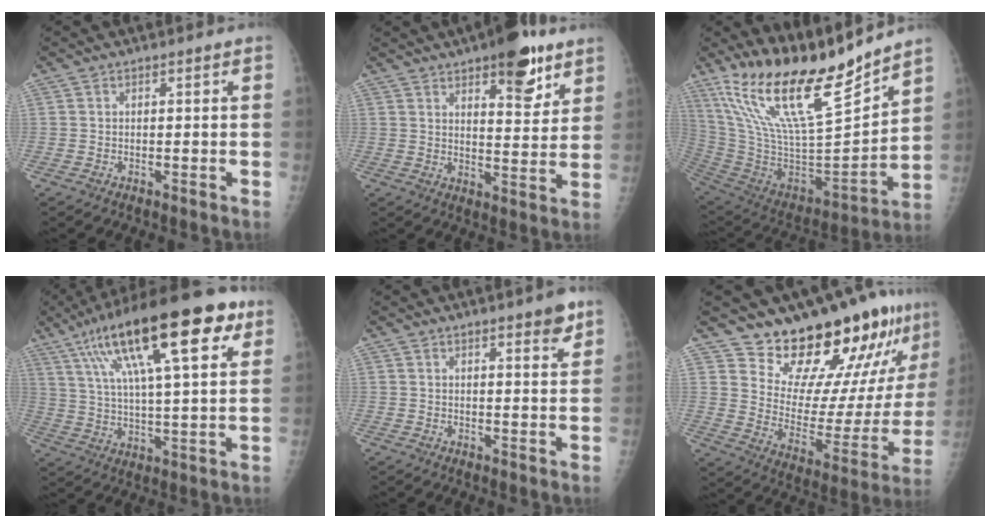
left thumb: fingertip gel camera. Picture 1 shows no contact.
{"total": 13.6, "force": [8.4, 4.9, 9.6], "torque": [-0.097, -0.046, 0.118]}
{"total": 24.0, "force": [19.1, 4.8, 13.8], "torque": [-0.212, -0.112, 0.348]}
{"total": 24.9, "force": [12.1, 7.1, 20.6], "torque": [-0.328, -0.001, 0.194]}
{"total": 4.4, "force": [2.9, 0.9, 3.3], "torque": [-0.036, -0.017, 0.036]}
{"total": 22.7, "force": [19.1, 7.1, 9.9], "torque": [-0.103, -0.138, 0.274]}